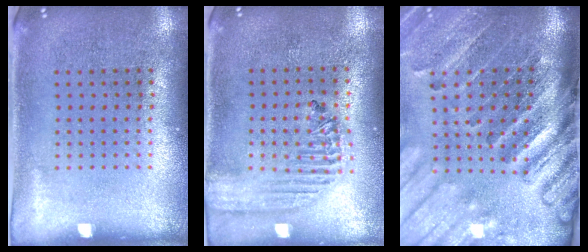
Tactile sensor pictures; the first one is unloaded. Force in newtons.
{"total": 1.8, "press": 1.6, "slide": 0.7}
{"total": 4.3, "press": 3.2, "slide": 2.8}